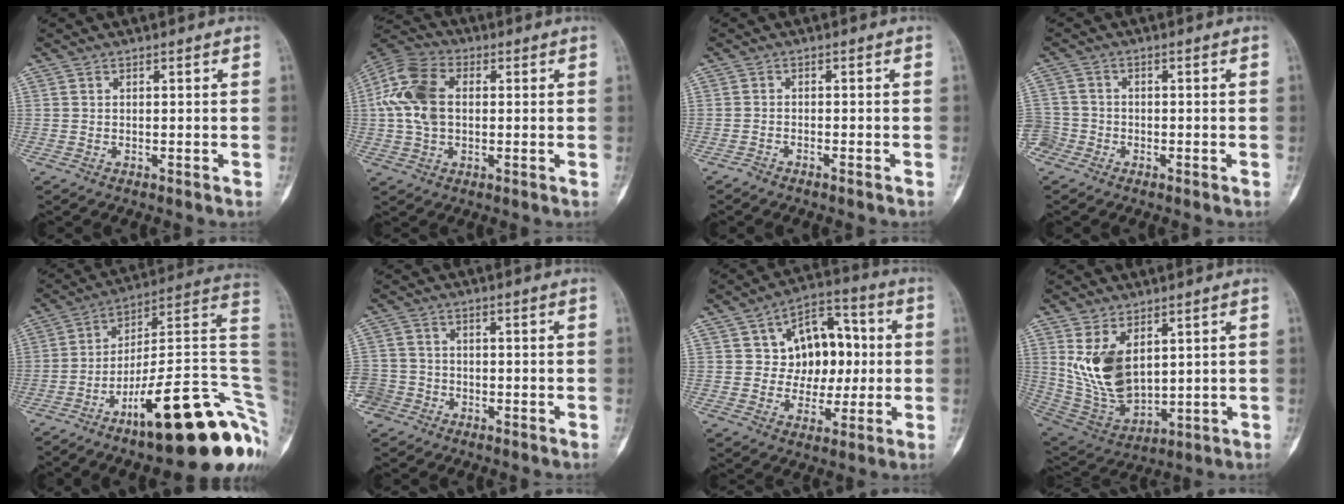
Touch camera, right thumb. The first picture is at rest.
{"total": 12.3, "force": [1.2, 8.2, 9.2], "torque": [-0.191, 0.024, 0.017]}
{"total": 1.2, "force": [-1.1, 0.0, 0.4], "torque": [-0.011, 0.006, -0.021]}
{"total": 4.3, "force": [-2.2, 3.6, 0.7], "torque": [-0.007, 0.016, -0.048]}
{"total": 25.3, "force": [-9.1, 6.9, 22.6], "torque": [-0.225, 0.091, -0.131]}
{"total": 5.9, "force": [-2.8, 5.1, 0.7], "torque": [-0.008, 0.023, -0.054]}
{"total": 13.7, "force": [2.0, 10.0, 9.1], "torque": [-0.075, 0.020, 0.031]}
{"total": 13.4, "force": [3.8, 7.9, 10.1], "torque": [-0.172, -0.023, 0.098]}